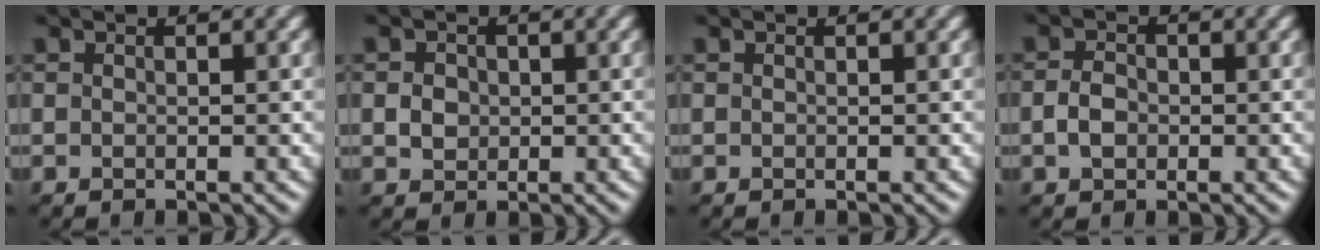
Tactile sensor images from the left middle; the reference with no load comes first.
{"total": 1.8, "force": [0.0, 1.6, 0.8], "torque": [-0.013, -0.003, -0.001]}
{"total": 0.0}
{"total": 2.2, "force": [-0.4, 1.7, 1.4], "torque": [-0.028, 0.000, -0.013]}